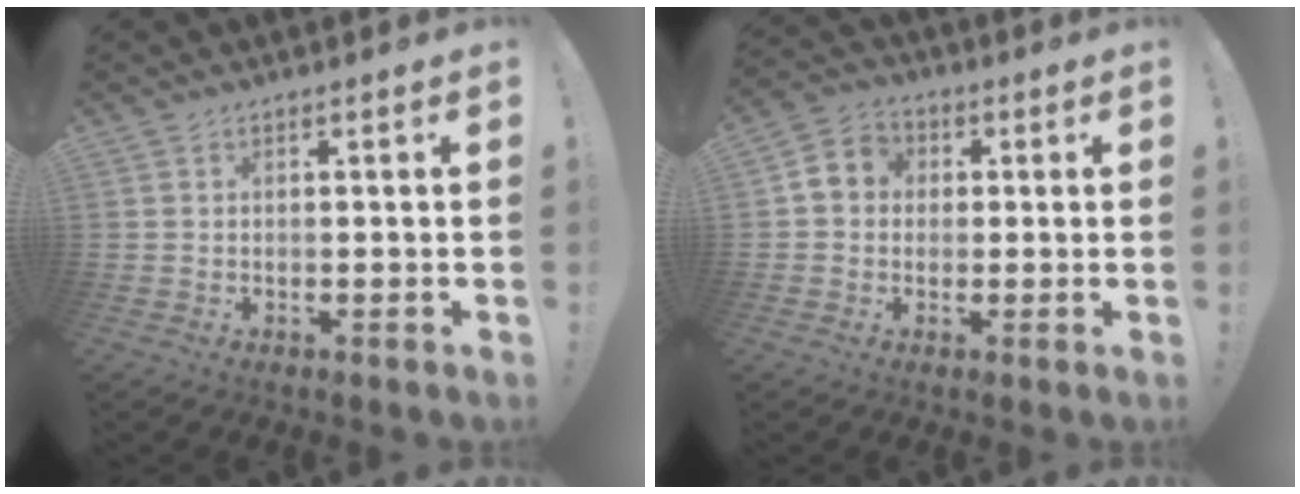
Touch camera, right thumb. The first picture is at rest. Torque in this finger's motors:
{"motor_torque": [1.07, 1.03, 0.74, -0.32, 0.11]}